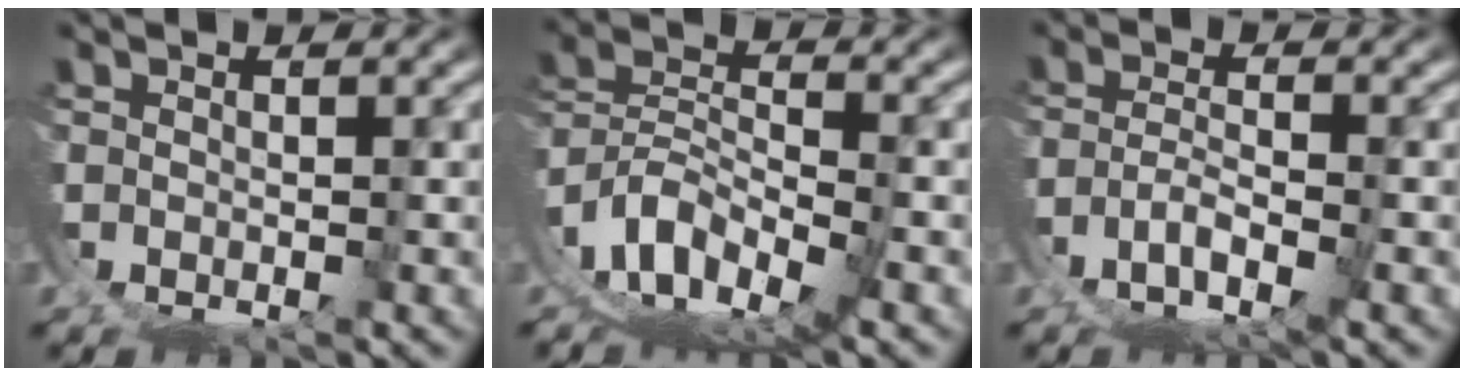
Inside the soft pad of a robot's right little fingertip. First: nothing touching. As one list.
[{"total": 11.2, "force": [-4.4, 8.2, 6.1], "torque": [-0.147, -0.047, -0.070]}, {"total": 3.6, "force": [-2.8, 0.2, 2.3], "torque": [-0.029, -0.008, -0.043]}]